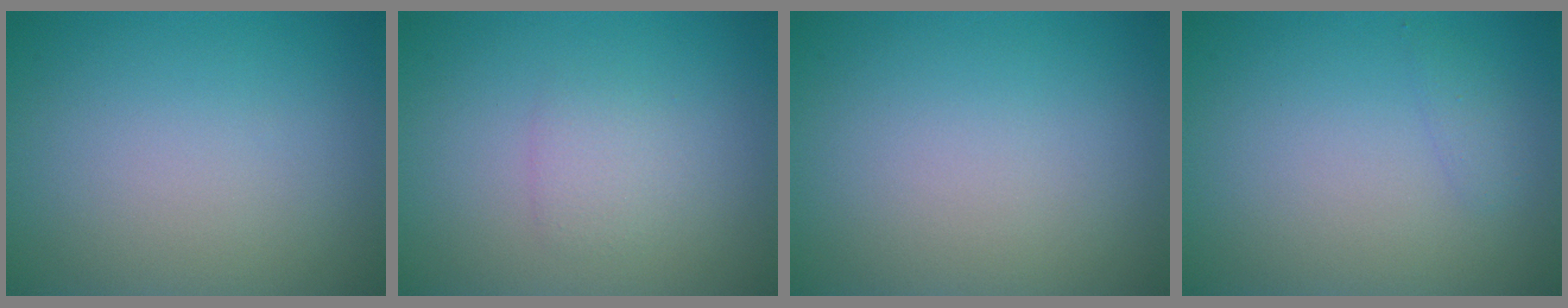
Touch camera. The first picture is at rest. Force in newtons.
{"total": 1.4, "press": 1.4, "slide": 0.0}
{"total": 0.0}
{"total": 0.8, "press": 0.8, "slide": 0.0}